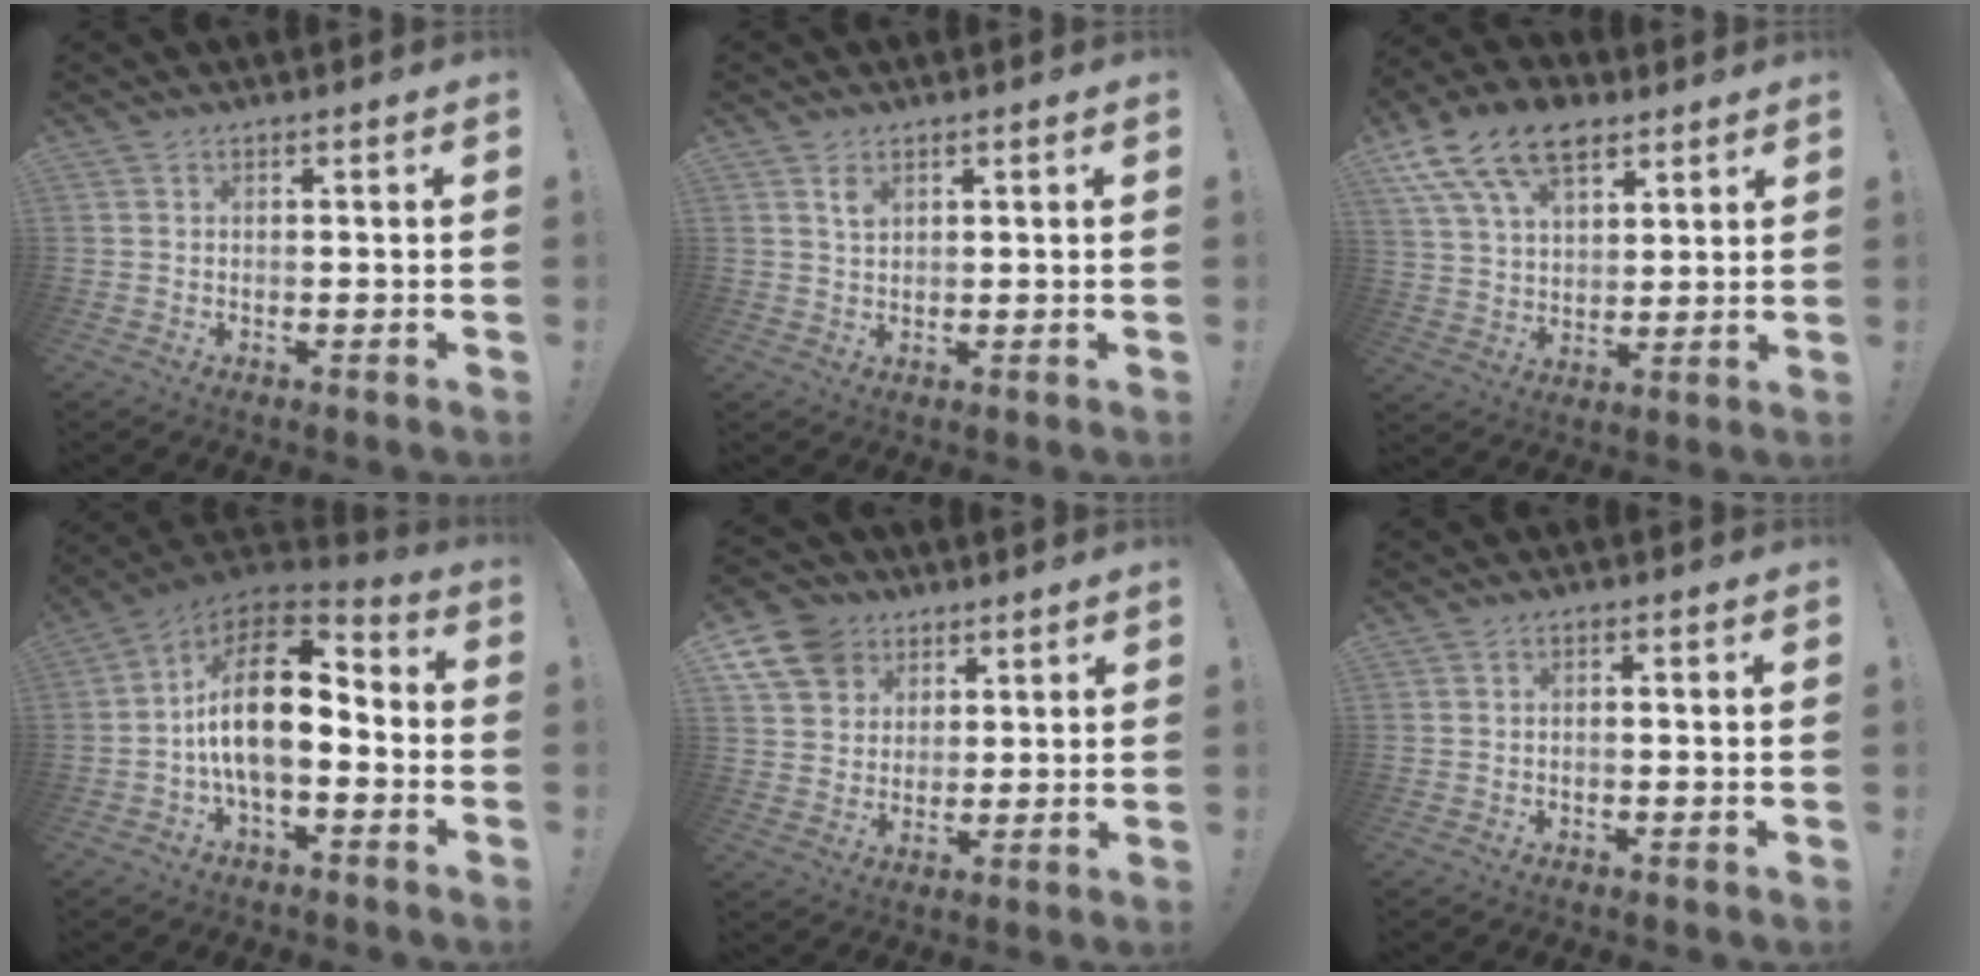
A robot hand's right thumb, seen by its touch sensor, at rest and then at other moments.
{"total": 2.6, "force": [1.6, 1.4, 1.6], "torque": [-0.018, -0.009, 0.025]}
{"total": 16.3, "force": [9.4, 9.5, 9.3], "torque": [-0.166, -0.042, 0.176]}
{"total": 17.9, "force": [0.1, 8.8, 15.6], "torque": [-0.274, 0.007, 0.005]}
{"total": 12.6, "force": [6.0, 10.1, 4.6], "torque": [-0.073, -0.033, 0.122]}
{"total": 1.2, "force": [-0.9, -0.1, 0.7], "torque": [-0.018, 0.003, -0.016]}